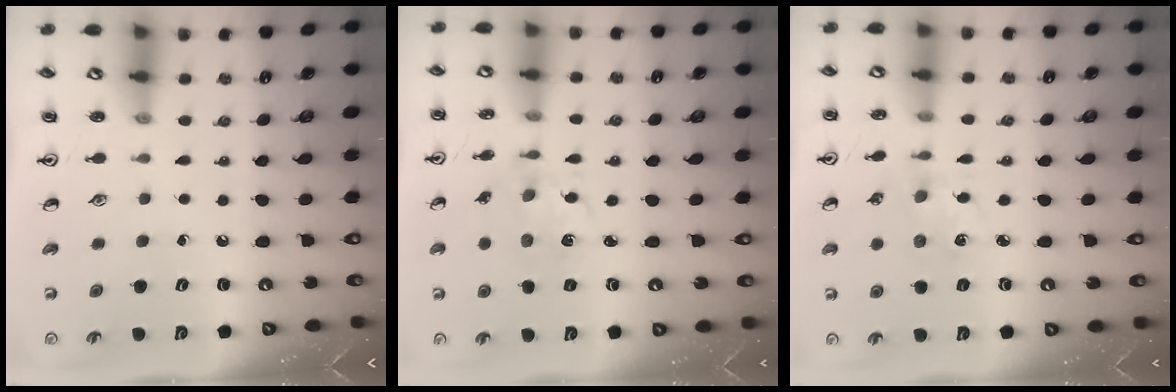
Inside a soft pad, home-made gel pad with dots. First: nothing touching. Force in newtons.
{"total": 4.5, "press": 4.5, "slide": 0.2}
{"total": 1.9, "press": 1.8, "slide": 0.5}